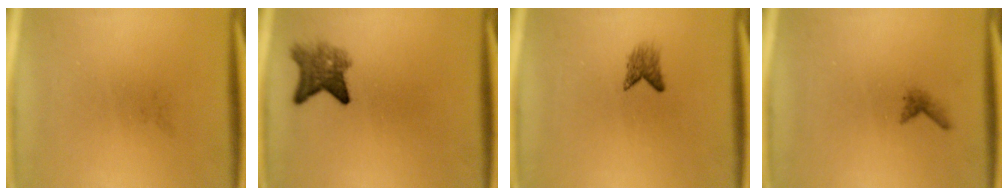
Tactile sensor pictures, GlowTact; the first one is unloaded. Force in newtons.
{"total": 4.5}
{"total": 1.9}
{"total": 0.9}